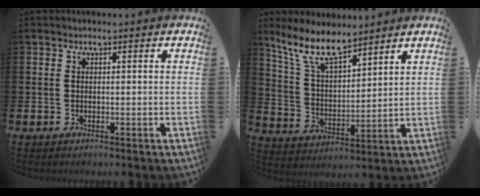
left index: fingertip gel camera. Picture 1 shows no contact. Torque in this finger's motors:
{"motor_torque": [0.21, -0.38, 0.72, 0.21]}